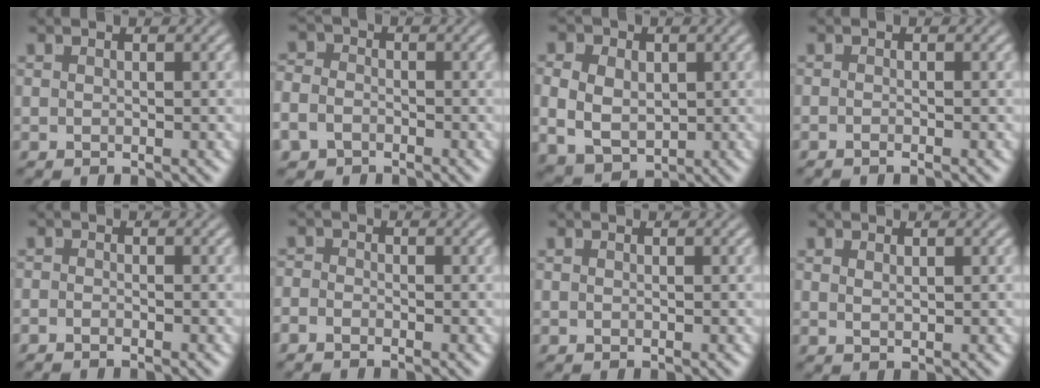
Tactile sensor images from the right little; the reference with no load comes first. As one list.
[{"total": 3.5, "force": [-2.0, 2.8, 0.7], "torque": [-0.030, -0.025, -0.030]}, {"total": 7.5, "force": [-1.2, 6.2, 3.9], "torque": [-0.084, -0.036, -0.006]}, {"total": 1.1, "force": [-0.9, -0.6, 0.2], "torque": [-0.001, -0.004, -0.015]}, {"total": 1.2, "force": [-1.2, -0.4, 0.1], "torque": [0.001, -0.008, -0.019]}, {"total": 1.2, "force": [-1.2, 0.1, 0.1], "torque": [-0.002, -0.012, -0.021]}, {"total": 0.0}, {"total": 1.2, "force": [0.5, -1.0, 0.3], "torque": [0.002, -0.007, 0.020]}]